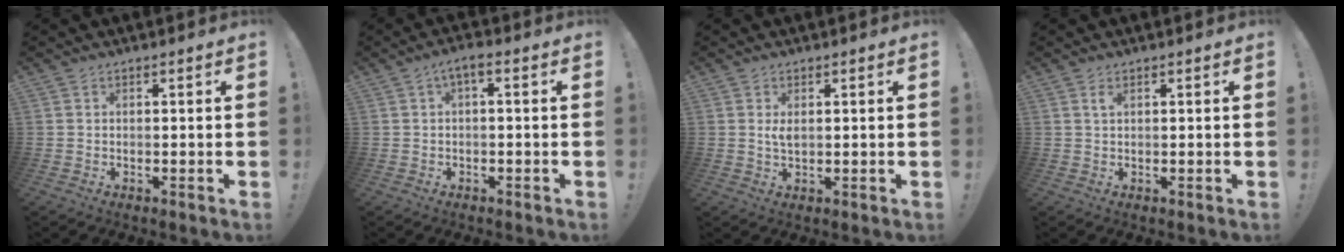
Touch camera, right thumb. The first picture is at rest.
{"total": 3.0, "force": [-0.4, 0.6, 2.9], "torque": [-0.051, 0.002, -0.009]}
{"total": 2.0, "force": [0.5, 0.8, 1.8], "torque": [-0.029, -0.001, 0.005]}
{"total": 1.2, "force": [0.6, 0.4, 1.0], "torque": [-0.017, 0.000, 0.009]}